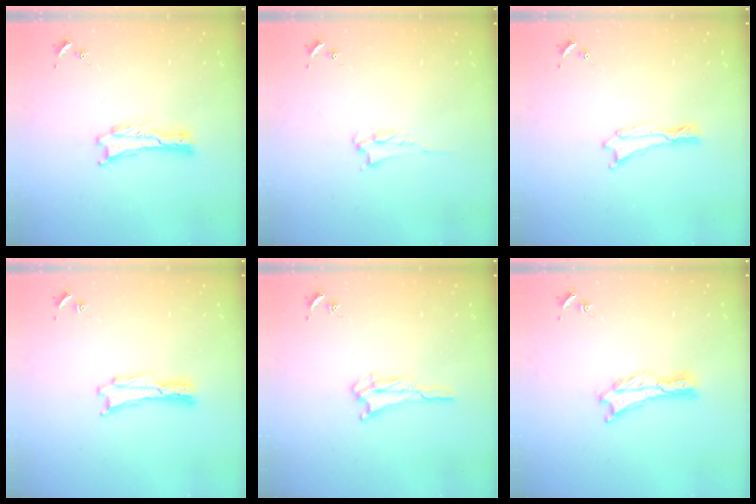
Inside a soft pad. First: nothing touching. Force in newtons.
{"total": 2.0, "press": 1.9, "slide": 0.3}
{"total": 0.0}
{"total": 0.7, "press": 0.7, "slide": 0.1}
{"total": 1.7, "press": 1.7, "slide": 0.2}
{"total": 0.7, "press": 0.7, "slide": 0.2}